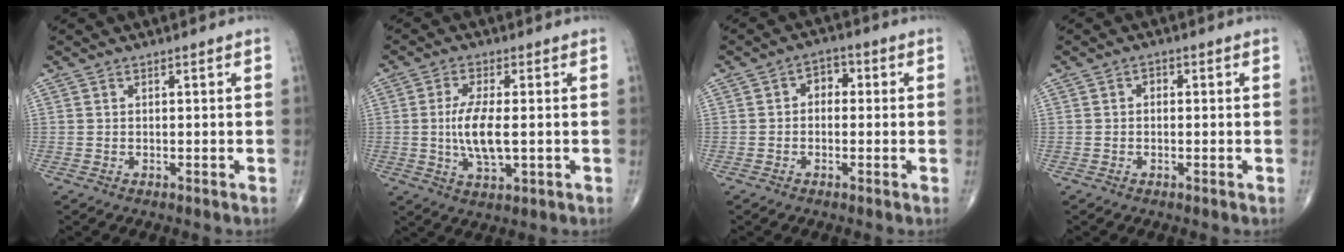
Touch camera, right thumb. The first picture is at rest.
{"total": 8.0, "force": [-0.3, 2.8, 7.5], "torque": [-0.156, -0.011, -0.007]}
{"total": 3.6, "force": [0.0, 2.7, 2.3], "torque": [-0.008, 0.014, -0.013]}
{"total": 1.2, "force": [0.0, 0.9, 0.7], "torque": [0.001, 0.004, -0.007]}